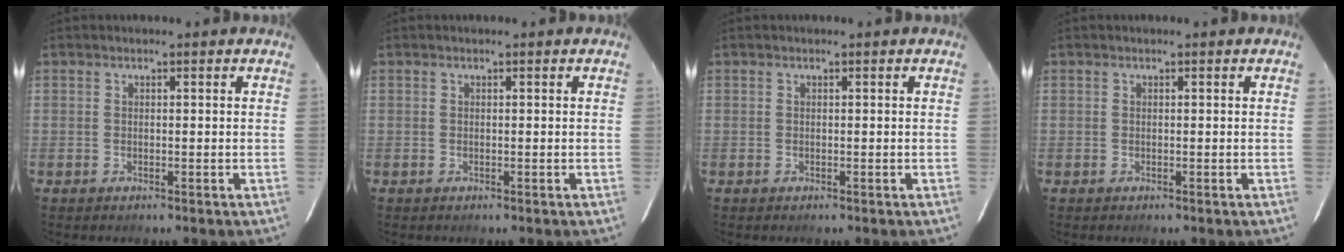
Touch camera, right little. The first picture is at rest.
{"total": 0.0}
{"total": 0.0}
{"total": 0.0}